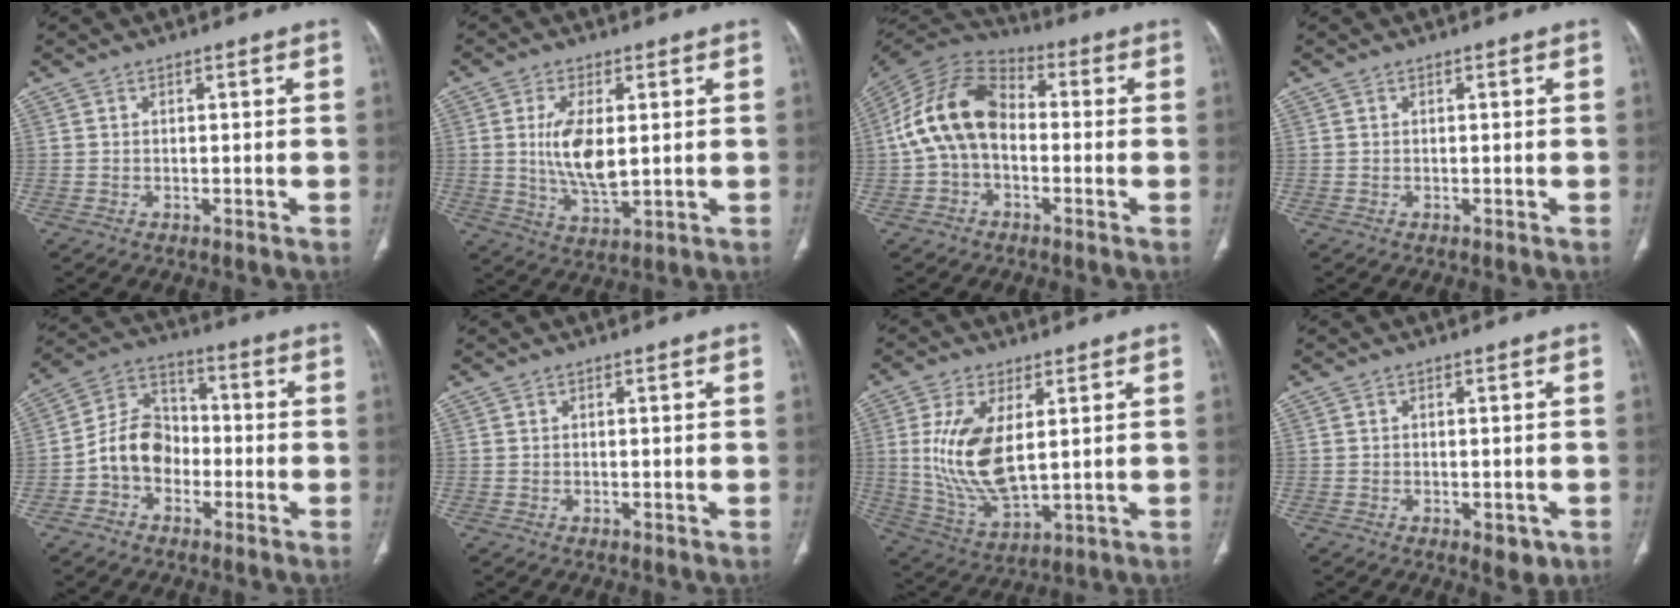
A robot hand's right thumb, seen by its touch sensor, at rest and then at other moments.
{"total": 9.4, "force": [1.0, 4.2, 8.4], "torque": [-0.161, -0.018, 0.027]}
{"total": 14.4, "force": [-0.8, 9.6, 10.7], "torque": [-0.196, 0.039, -0.026]}
{"total": 0.0}
{"total": 10.1, "force": [-2.7, 8.0, 5.6], "torque": [-0.083, 0.043, -0.063]}
{"total": 0.0}
{"total": 14.1, "force": [2.4, 6.8, 12.1], "torque": [-0.243, -0.020, 0.062]}
{"total": 2.7, "force": [-1.0, 1.5, 2.0], "torque": [-0.015, -0.001, -0.007]}